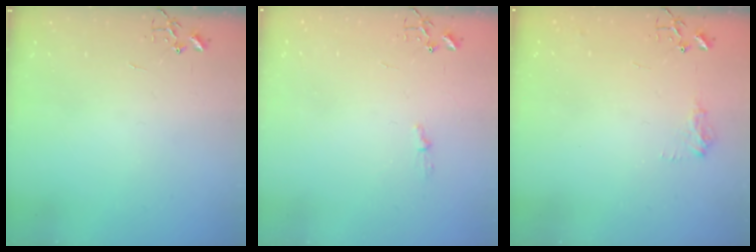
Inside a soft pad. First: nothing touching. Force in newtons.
{"total": 3.8, "press": 3.8, "slide": 0.4}
{"total": 8.4, "press": 8.4, "slide": 0.3}